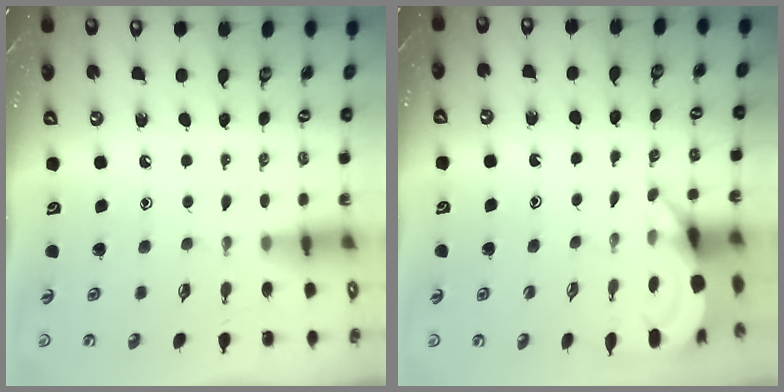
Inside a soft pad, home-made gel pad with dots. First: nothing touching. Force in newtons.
{"total": 3.6, "press": 3.6, "slide": 0.2}